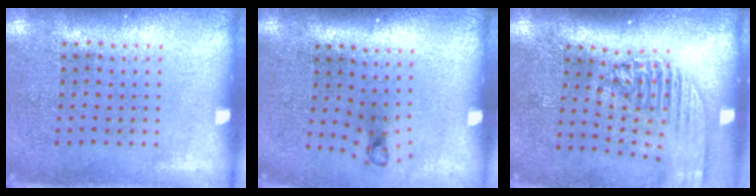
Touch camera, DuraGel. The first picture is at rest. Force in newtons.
{"total": 0.7, "press": 0.3, "slide": 0.6}
{"total": 2.2, "press": 1.7, "slide": 1.3}